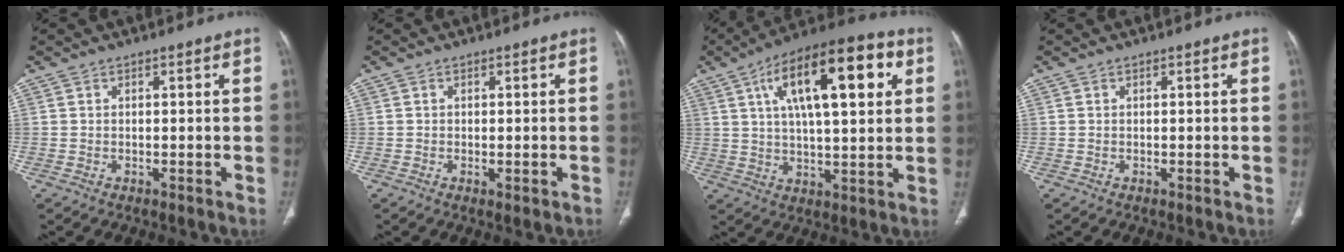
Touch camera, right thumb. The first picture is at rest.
{"total": 1.3, "force": [-0.4, 0.4, 1.2], "torque": [-0.018, -0.004, -0.004]}
{"total": 20.5, "force": [7.0, 7.7, 17.7], "torque": [-0.261, 0.007, 0.103]}
{"total": 0.0}